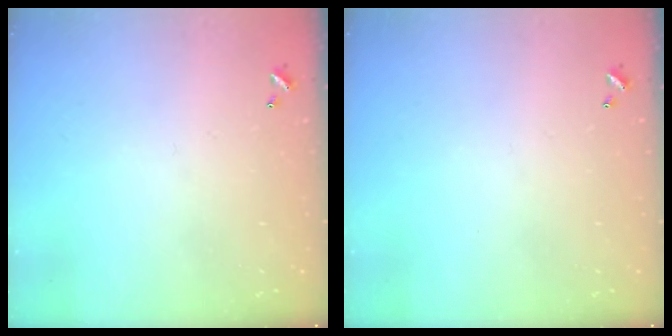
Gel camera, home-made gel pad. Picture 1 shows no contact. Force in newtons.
{"total": 0.0}